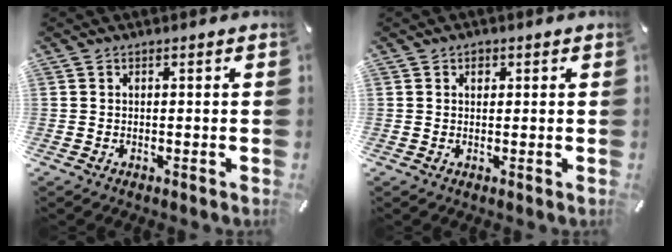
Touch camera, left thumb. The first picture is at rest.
{"total": 1.4, "force": [0.4, 1.2, 0.5], "torque": [0.005, -0.002, 0.003]}